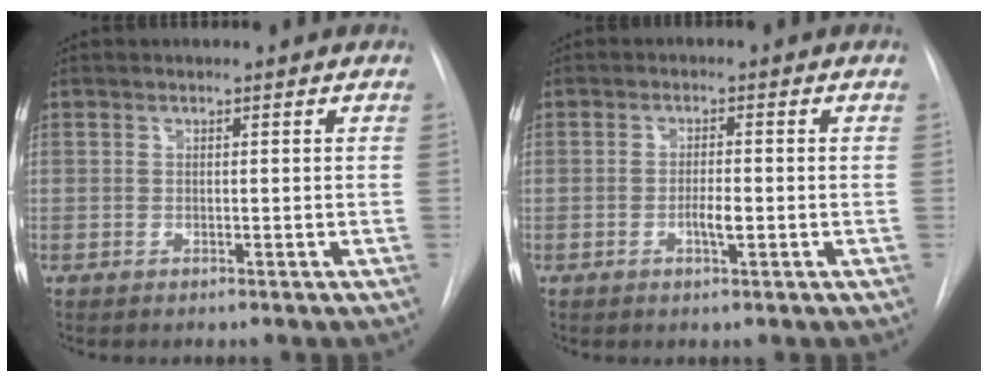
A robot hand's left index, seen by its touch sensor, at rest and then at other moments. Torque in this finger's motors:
{"motor_torque": [0.18, 0.04, 0.04, 0.01]}